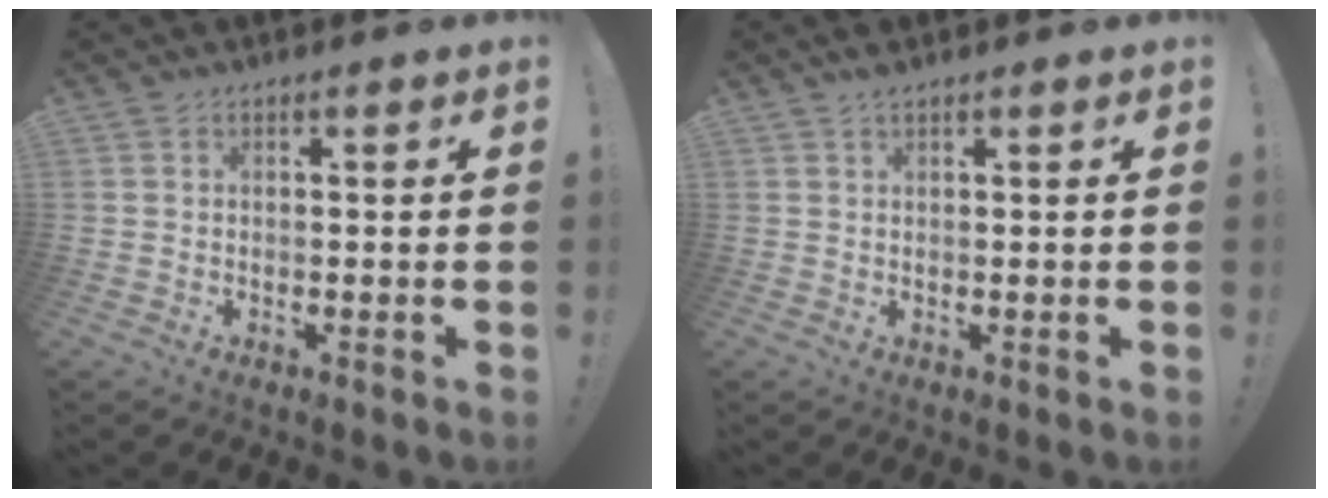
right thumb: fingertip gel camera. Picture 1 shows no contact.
{"total": 1.4, "force": [1.1, 0.1, 0.8], "torque": [-0.012, -0.002, 0.020]}